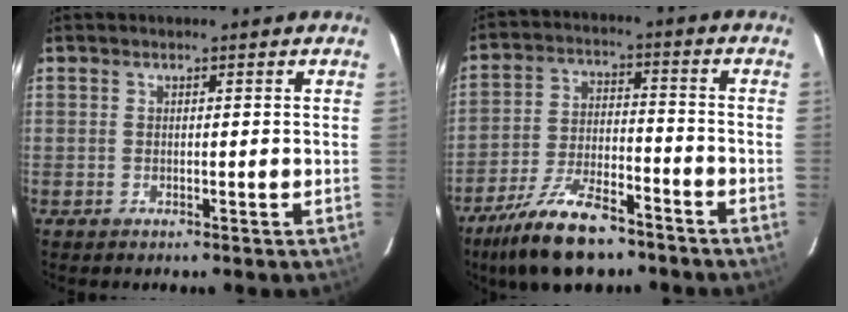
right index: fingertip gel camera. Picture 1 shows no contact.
{"total": 15.0, "force": [-11.3, 5.2, 8.4], "torque": [-0.182, -0.016, -0.199]}